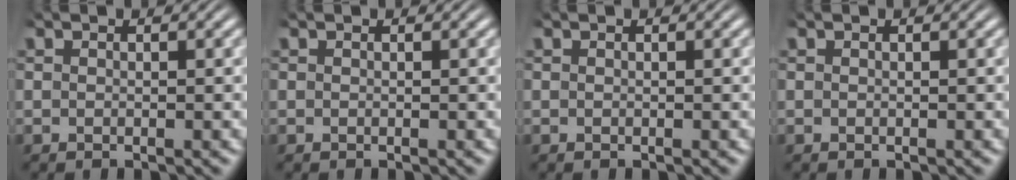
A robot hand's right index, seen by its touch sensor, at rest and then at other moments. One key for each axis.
{"total": 0.0}
{"total": 0.0}
{"total": 0.0}